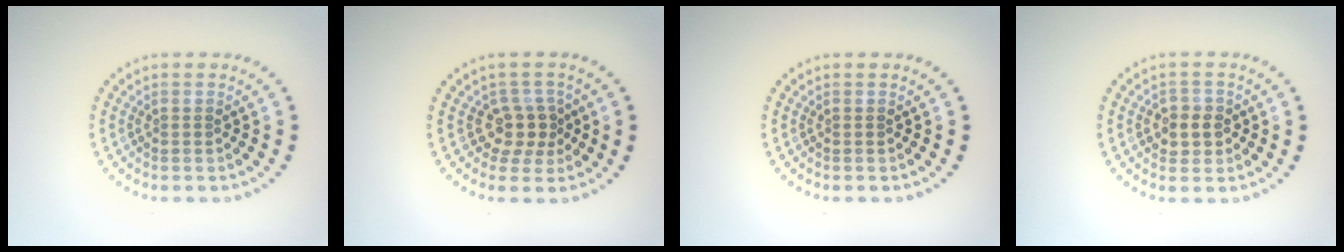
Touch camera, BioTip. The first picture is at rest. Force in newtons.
{"total": 2.7, "press": 2.1, "slide": 1.8}
{"total": 0.0}
{"total": 2.3, "press": 2.3, "slide": 0.6}